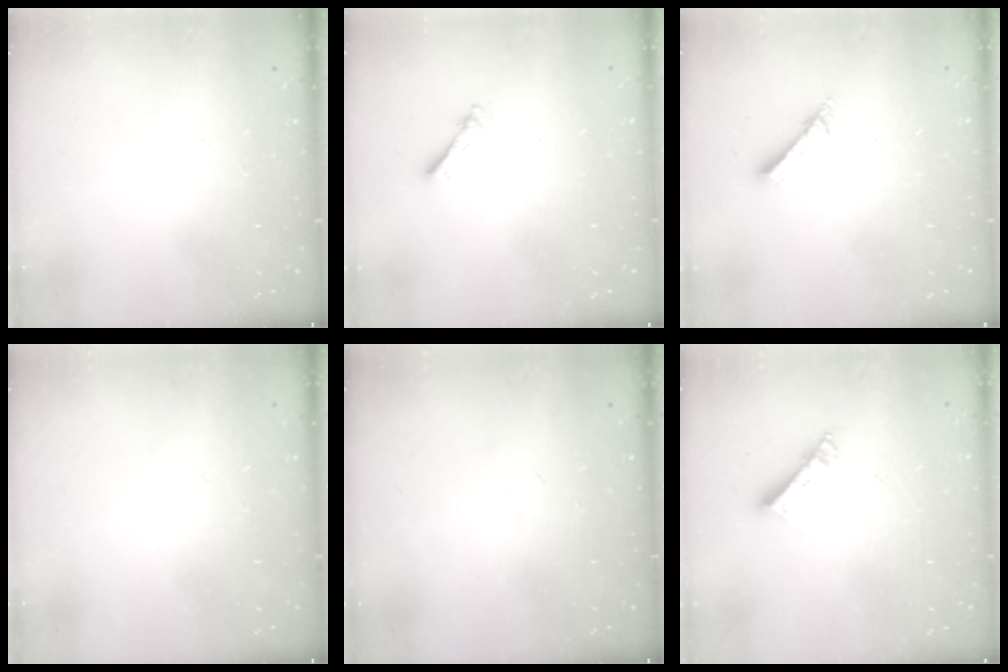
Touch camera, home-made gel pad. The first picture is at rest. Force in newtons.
{"total": 2.5, "press": 2.5, "slide": 0.3}
{"total": 7.9, "press": 7.8, "slide": 0.8}
{"total": 0.0}
{"total": 0.0}
{"total": 6.6, "press": 6.5, "slide": 0.7}